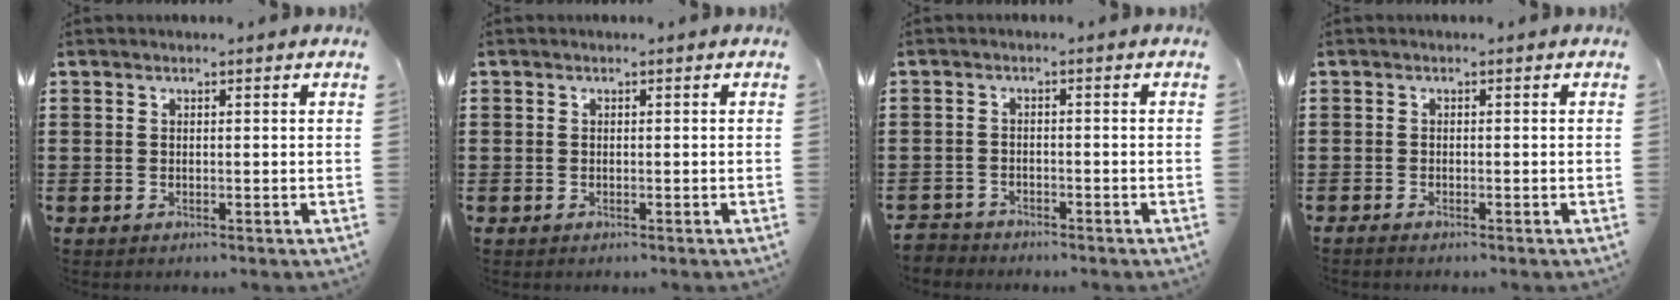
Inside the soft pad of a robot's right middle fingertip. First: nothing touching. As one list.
[{"total": 0.7, "force": [-0.1, 0.7, 0.0], "torque": [-0.002, 0.004, -0.003]}, {"total": 2.3, "force": [-2.2, 0.5, -0.2], "torque": [-0.012, -0.004, -0.053]}, {"total": 0.5, "force": [-0.5, 0.1, 0.1], "torque": [-0.004, -0.004, -0.009]}]